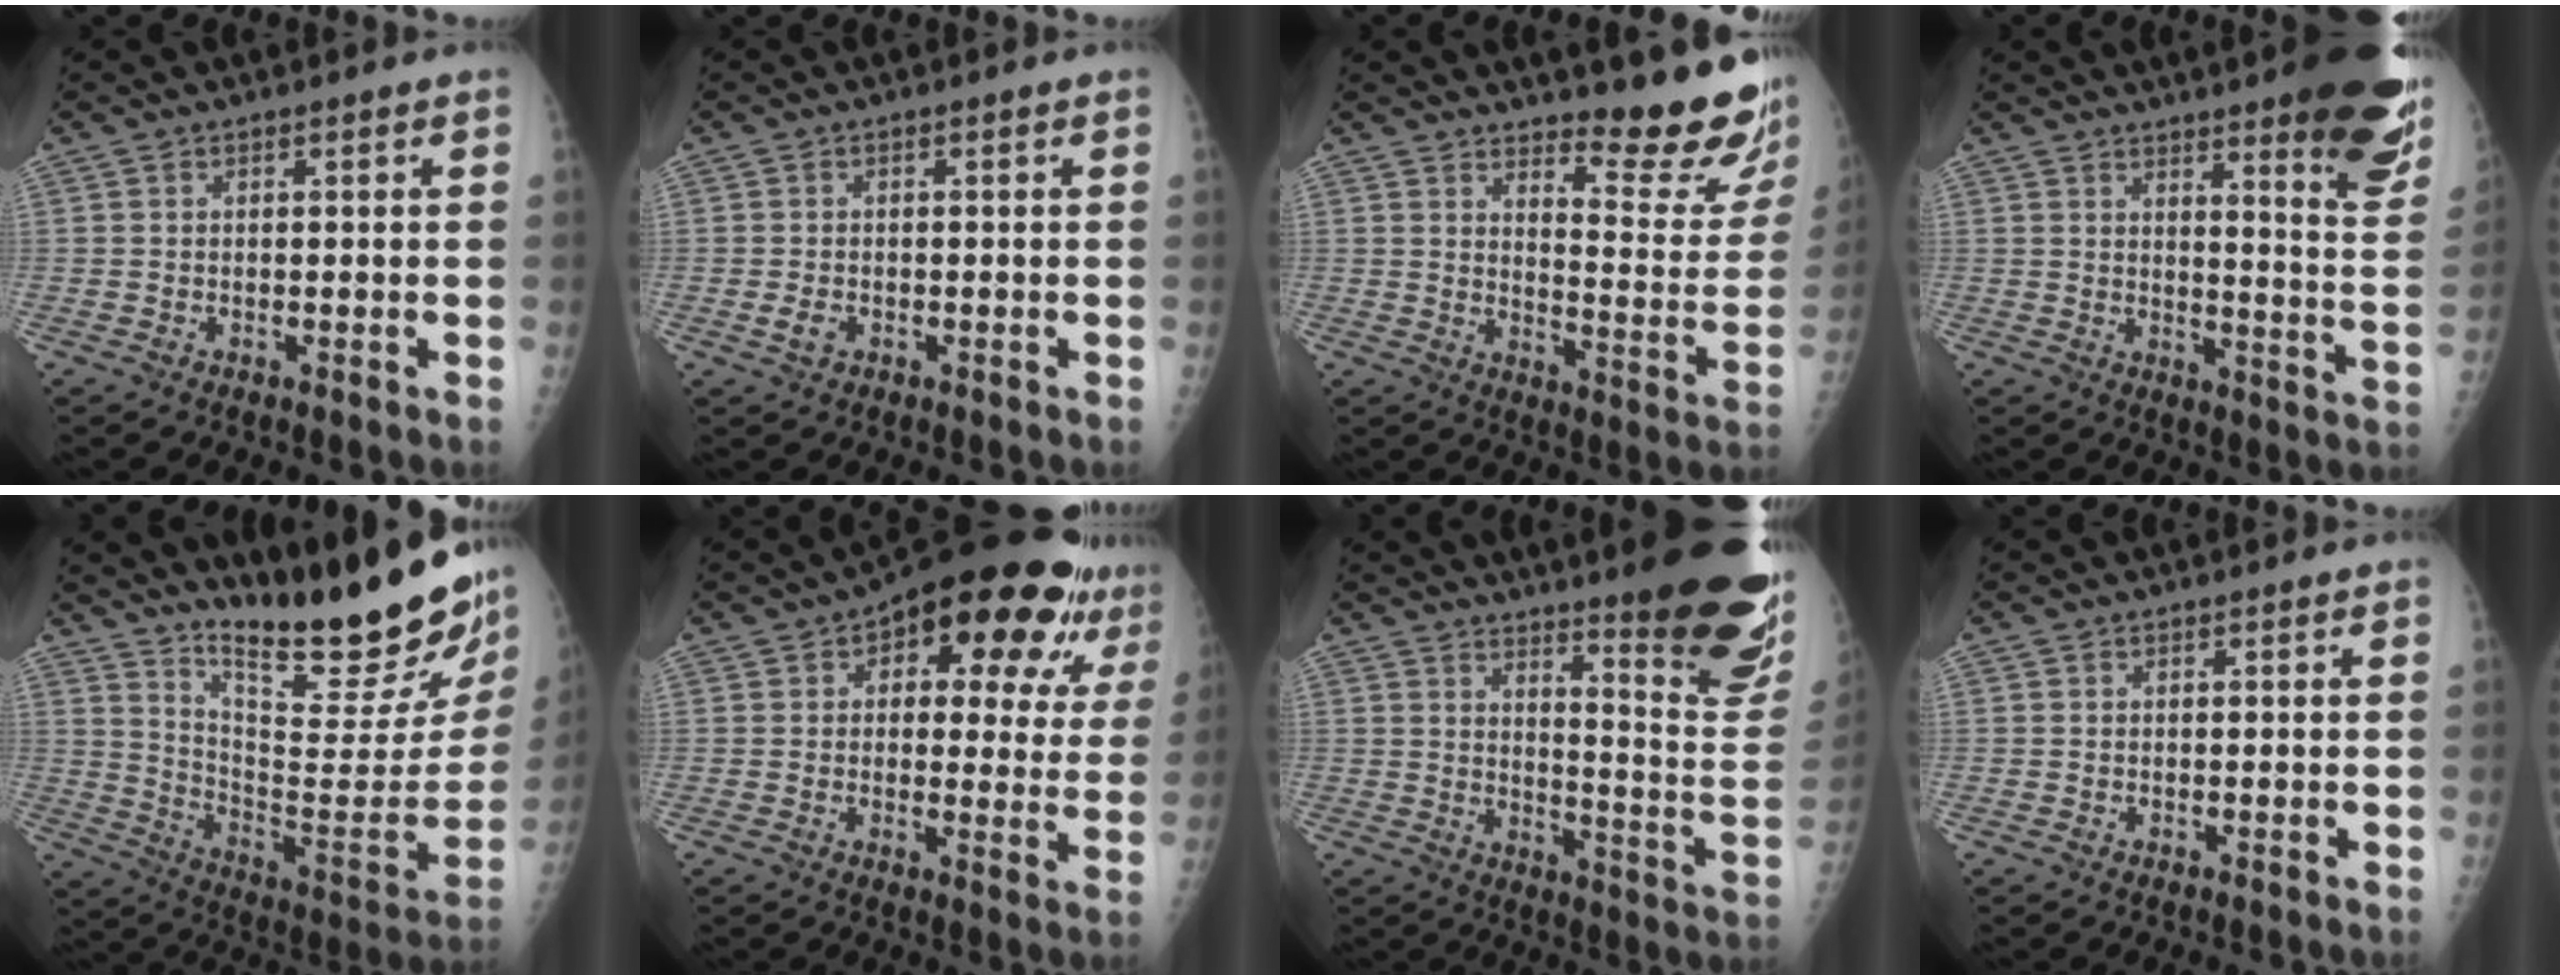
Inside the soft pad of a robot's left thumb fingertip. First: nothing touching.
{"total": 1.9, "force": [-0.6, 1.4, 1.2], "torque": [-0.020, 0.000, -0.010]}
{"total": 16.0, "force": [13.0, 2.7, 9.0], "torque": [-0.088, -0.139, 0.170]}
{"total": 20.1, "force": [12.3, 3.9, 15.5], "torque": [-0.168, -0.068, 0.154]}
{"total": 26.9, "force": [20.3, 4.3, 17.2], "torque": [-0.236, -0.143, 0.305]}
{"total": 20.1, "force": [10.0, 9.1, 14.9], "torque": [-0.155, 0.001, 0.131]}
{"total": 21.6, "force": [14.4, 3.5, 15.7], "torque": [-0.175, -0.111, 0.191]}
{"total": 0.0}